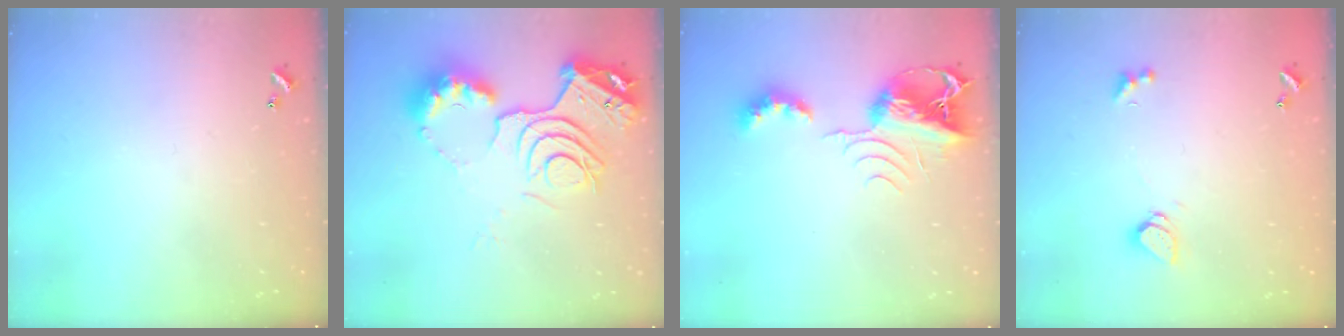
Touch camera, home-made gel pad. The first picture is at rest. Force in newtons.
{"total": 15.0, "press": 15.0, "slide": 1.4}
{"total": 9.0, "press": 9.0, "slide": 1.0}
{"total": 2.2, "press": 2.2, "slide": 0.5}